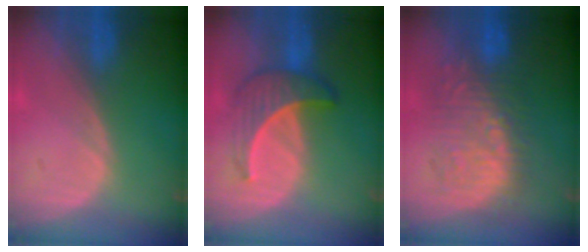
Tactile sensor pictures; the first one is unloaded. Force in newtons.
{"total": 6.3, "press": 6.0, "slide": 1.8}
{"total": 9.2, "press": 9.2, "slide": 0.3}